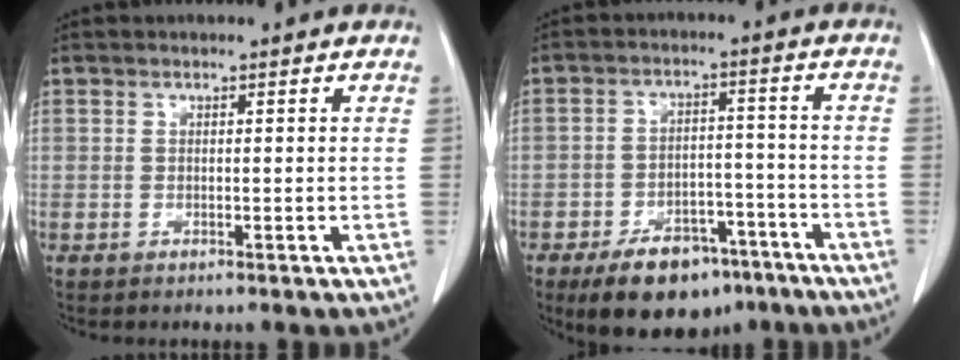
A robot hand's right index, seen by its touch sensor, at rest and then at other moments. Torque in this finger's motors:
{"motor_torque": [0.17, -0.23, 0.06, -0.01]}